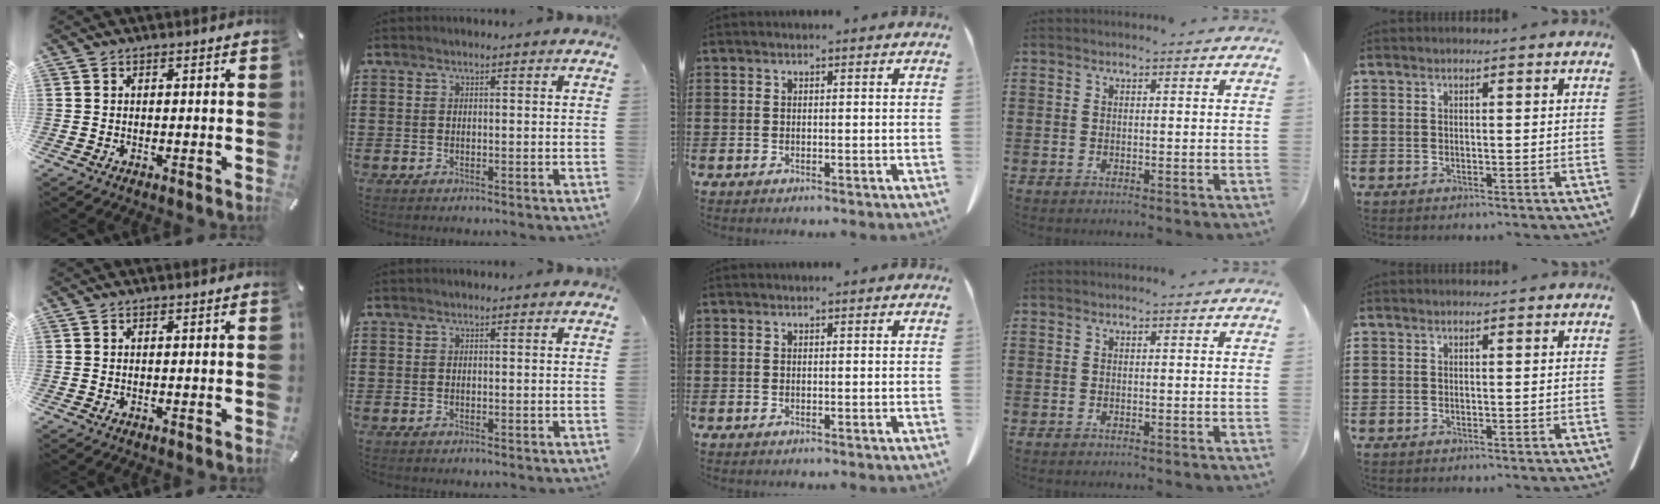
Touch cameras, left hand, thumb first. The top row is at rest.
{}